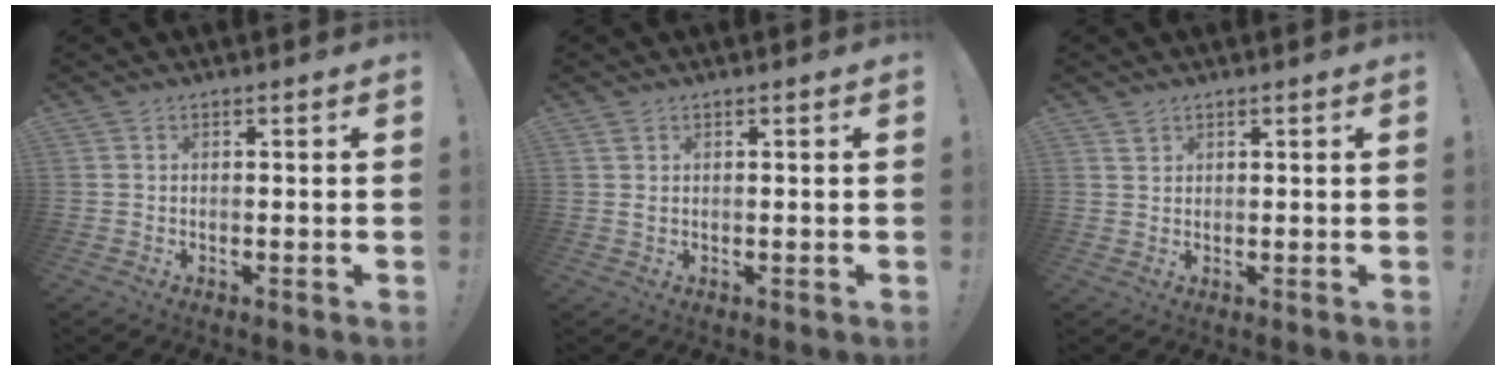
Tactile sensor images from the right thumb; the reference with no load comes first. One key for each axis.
{"total": 1.1, "fx": 0.6, "fy": 0.4, "fz": 0.8, "tx": -0.012, "ty": -0.001, "tz": 0.010}
{"total": 1.8, "fx": 1.4, "fy": 1.1, "fz": 0.3, "tx": 0.003, "ty": -0.009, "tz": 0.027}